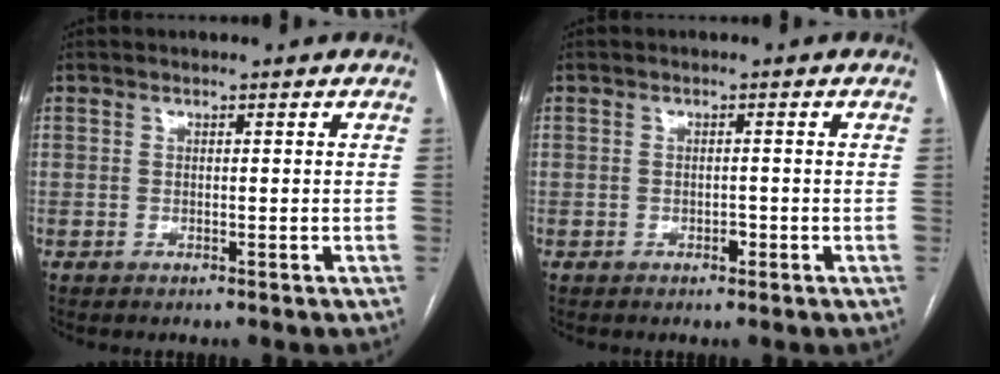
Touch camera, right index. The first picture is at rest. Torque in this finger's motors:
{"motor_torque": [0.07, 0.11, 0.13, 0.03]}